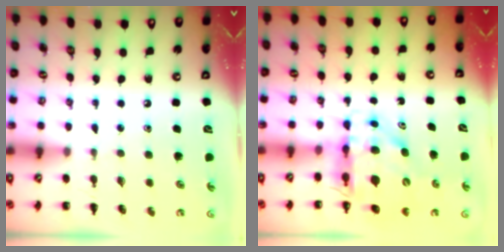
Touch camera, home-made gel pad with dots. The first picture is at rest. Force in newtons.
{"total": 9.7, "press": 9.3, "slide": 2.8}